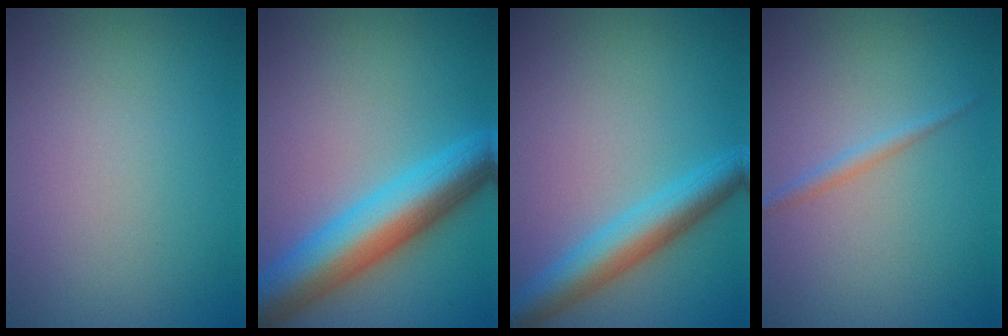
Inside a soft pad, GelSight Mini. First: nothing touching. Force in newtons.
{"total": 8.5, "press": 8.5, "slide": 0.3}
{"total": 4.9, "press": 4.9, "slide": 0.1}
{"total": 1.1, "press": 1.1, "slide": 0.0}